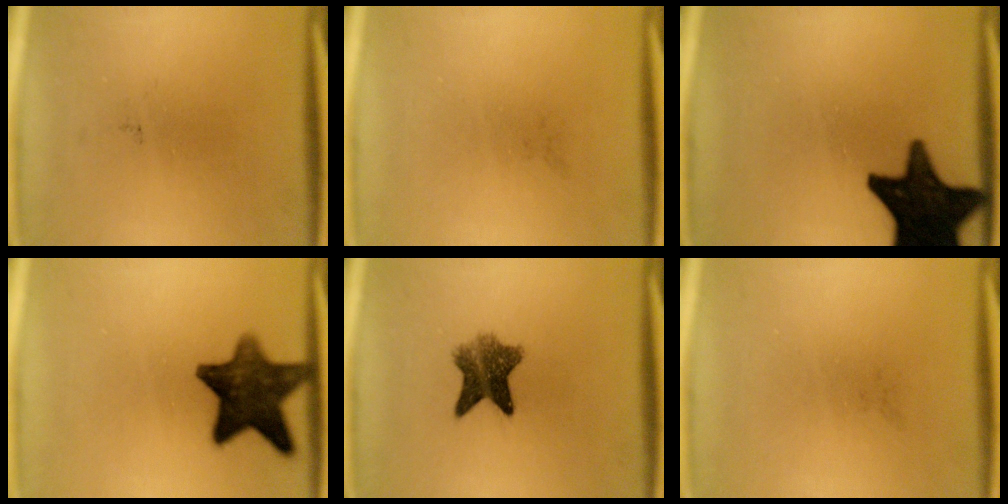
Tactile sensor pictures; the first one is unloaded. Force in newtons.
{"total": 0.0}
{"total": 19.0}
{"total": 12.3}
{"total": 6.9}
{"total": 0.0}